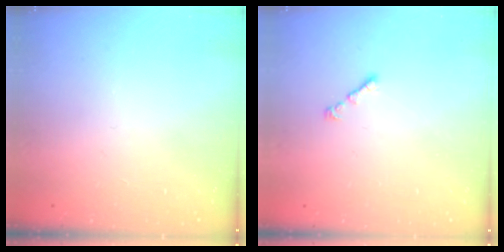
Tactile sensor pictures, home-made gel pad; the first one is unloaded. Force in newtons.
{"total": 0.9, "press": 0.8, "slide": 0.5}